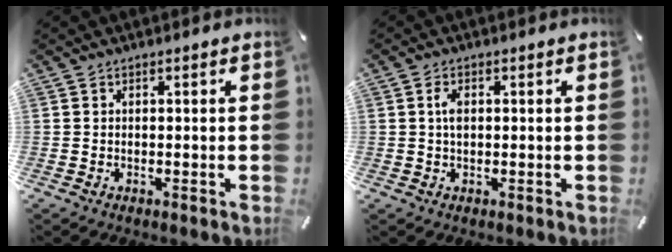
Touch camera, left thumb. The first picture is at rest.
{"total": 2.7, "force": [0.5, 1.4, 2.2], "torque": [-0.039, 0.002, 0.006]}